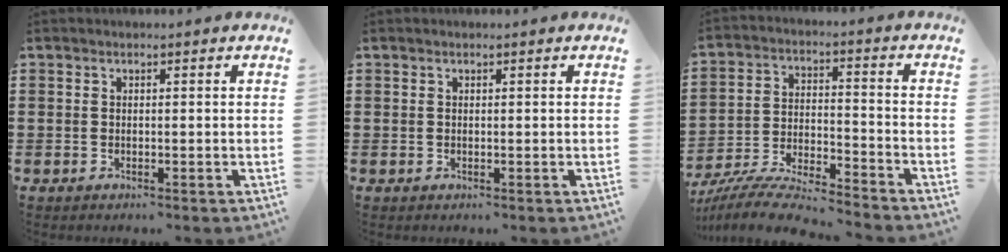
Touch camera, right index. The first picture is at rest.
{"total": 0.0}
{"total": 8.5, "force": [-8.1, 0.3, 2.6], "torque": [-0.062, 0.002, -0.162]}